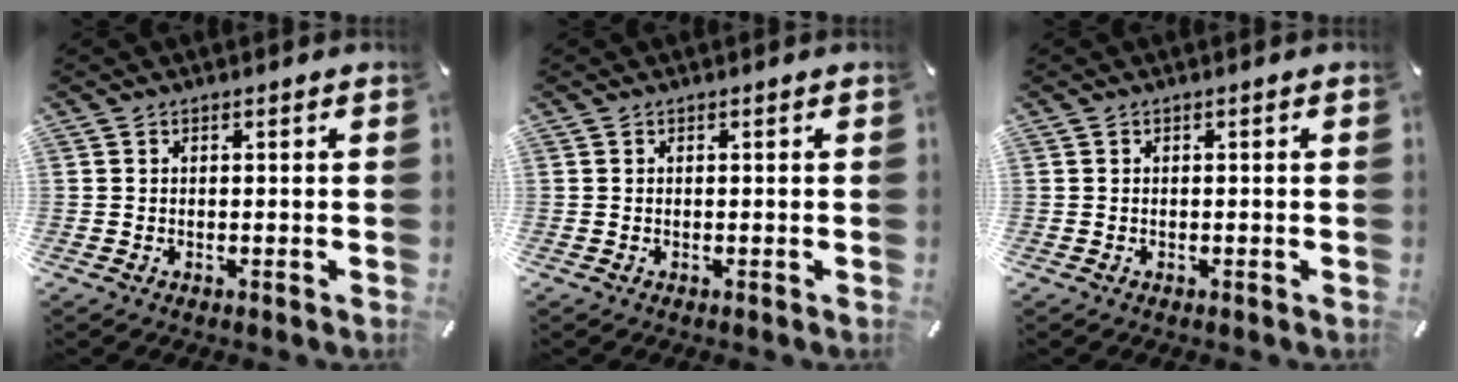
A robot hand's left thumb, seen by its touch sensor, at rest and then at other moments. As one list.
[{"total": 0.0}, {"total": 0.0}]